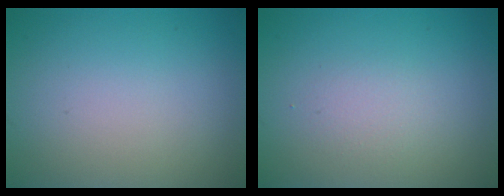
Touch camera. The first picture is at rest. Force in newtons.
{"total": 1.4, "press": 1.4, "slide": 0.1}